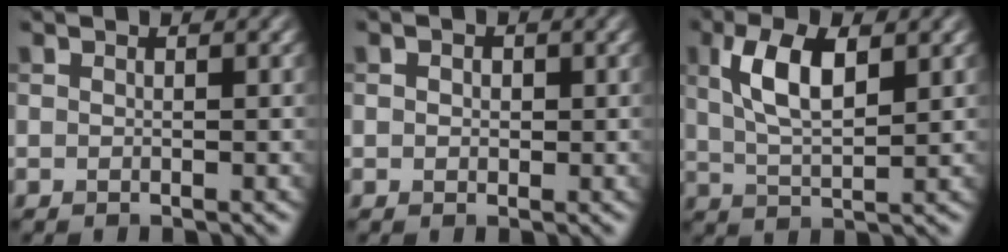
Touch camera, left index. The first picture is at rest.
{"total": 1.0, "force": [0.2, 0.9, 0.4], "torque": [-0.005, 0.001, 0.000]}
{"total": 5.5, "force": [1.9, 2.1, 4.7], "torque": [-0.096, 0.004, 0.036]}